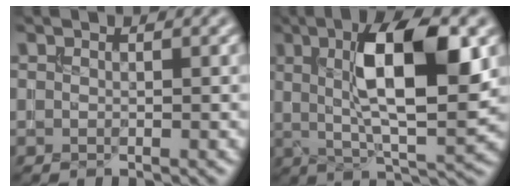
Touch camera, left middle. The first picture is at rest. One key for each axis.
{"total": 10.2, "fx": 2.4, "fy": 3.1, "fz": 9.5, "tx": -0.149, "ty": 0.004, "tz": 0.039}